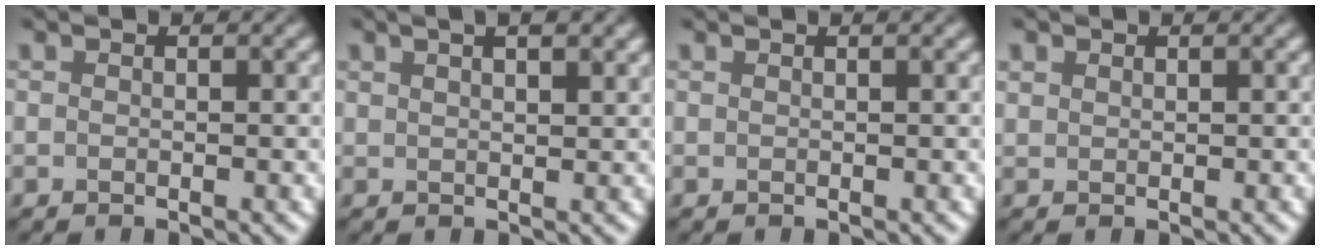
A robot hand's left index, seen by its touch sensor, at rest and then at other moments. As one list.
[{"total": 5.0, "force": [3.0, 2.1, 3.4], "torque": [-0.028, 0.029, 0.019]}, {"total": 0.6, "force": [0.3, 0.2, 0.5], "torque": [-0.002, 0.008, 0.004]}, {"total": 0.8, "force": [0.5, 0.6, 0.1], "torque": [-0.001, -0.001, 0.011]}]